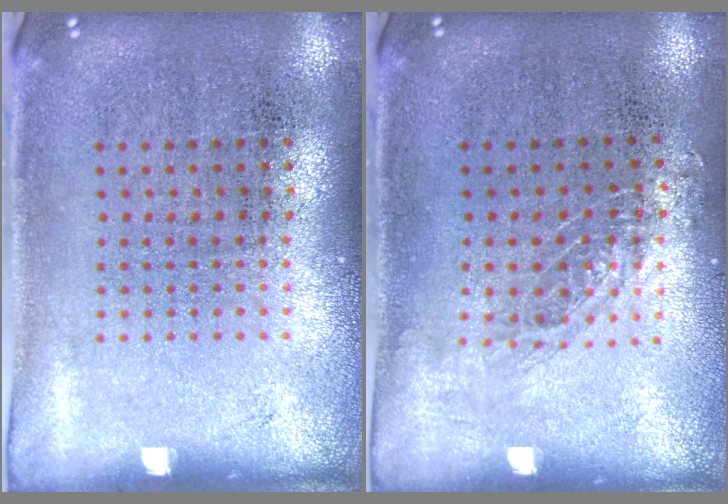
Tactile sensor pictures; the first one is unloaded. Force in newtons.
{"total": 0.9, "press": 0.8, "slide": 0.2}